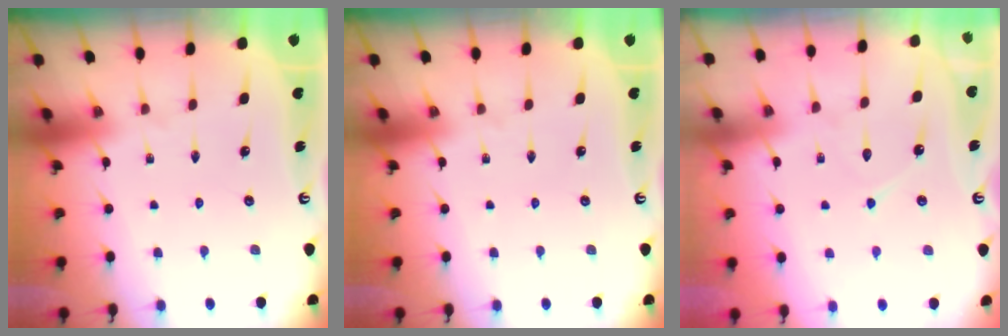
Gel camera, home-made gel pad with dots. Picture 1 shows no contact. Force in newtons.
{"total": 0.0}
{"total": 6.1, "press": 6.0, "slide": 0.6}